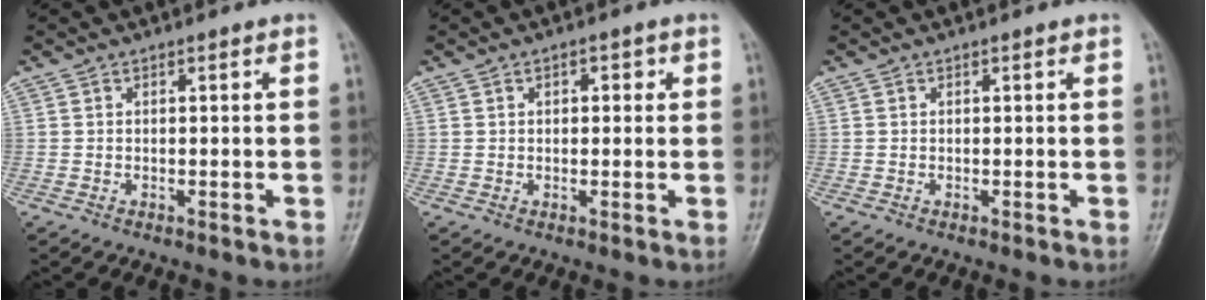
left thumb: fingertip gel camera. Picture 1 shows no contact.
{"total": 2.2, "force": [0.7, 1.5, 1.5], "torque": [-0.008, 0.002, 0.007]}
{"total": 0.0}